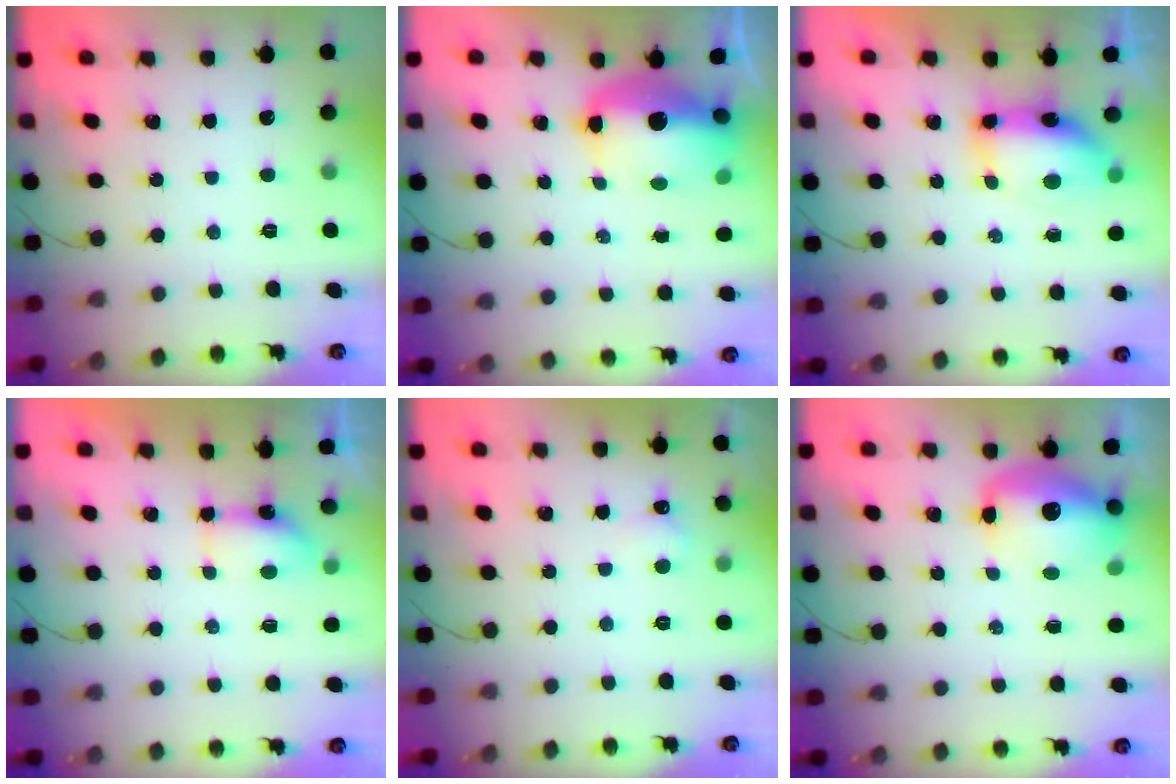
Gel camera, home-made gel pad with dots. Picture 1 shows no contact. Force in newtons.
{"total": 13.1, "press": 12.9, "slide": 2.7}
{"total": 9.1, "press": 9.0, "slide": 1.8}
{"total": 4.9, "press": 4.8, "slide": 0.7}
{"total": 3.2, "press": 3.2, "slide": 0.7}
{"total": 12.0, "press": 11.6, "slide": 2.8}